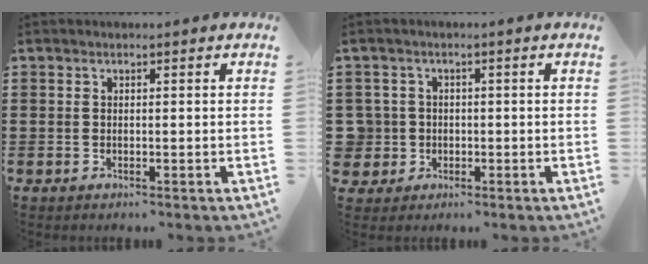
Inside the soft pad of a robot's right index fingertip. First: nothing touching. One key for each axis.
{"total": 3.5, "fx": -0.6, "fy": 3.4, "fz": 0.3, "tx": -0.036, "ty": 0.004, "tz": -0.018}